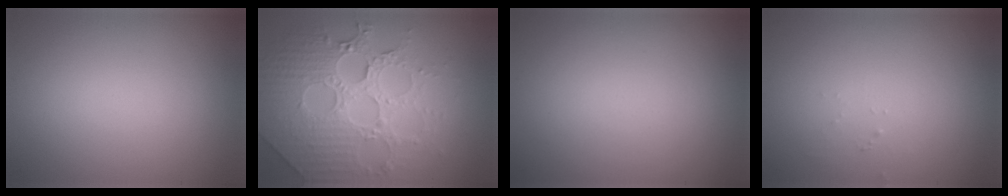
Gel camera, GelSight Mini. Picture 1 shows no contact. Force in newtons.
{"total": 8.2, "press": 6.0, "slide": 5.6}
{"total": 0.0}
{"total": 0.7, "press": 0.7, "slide": 0.1}